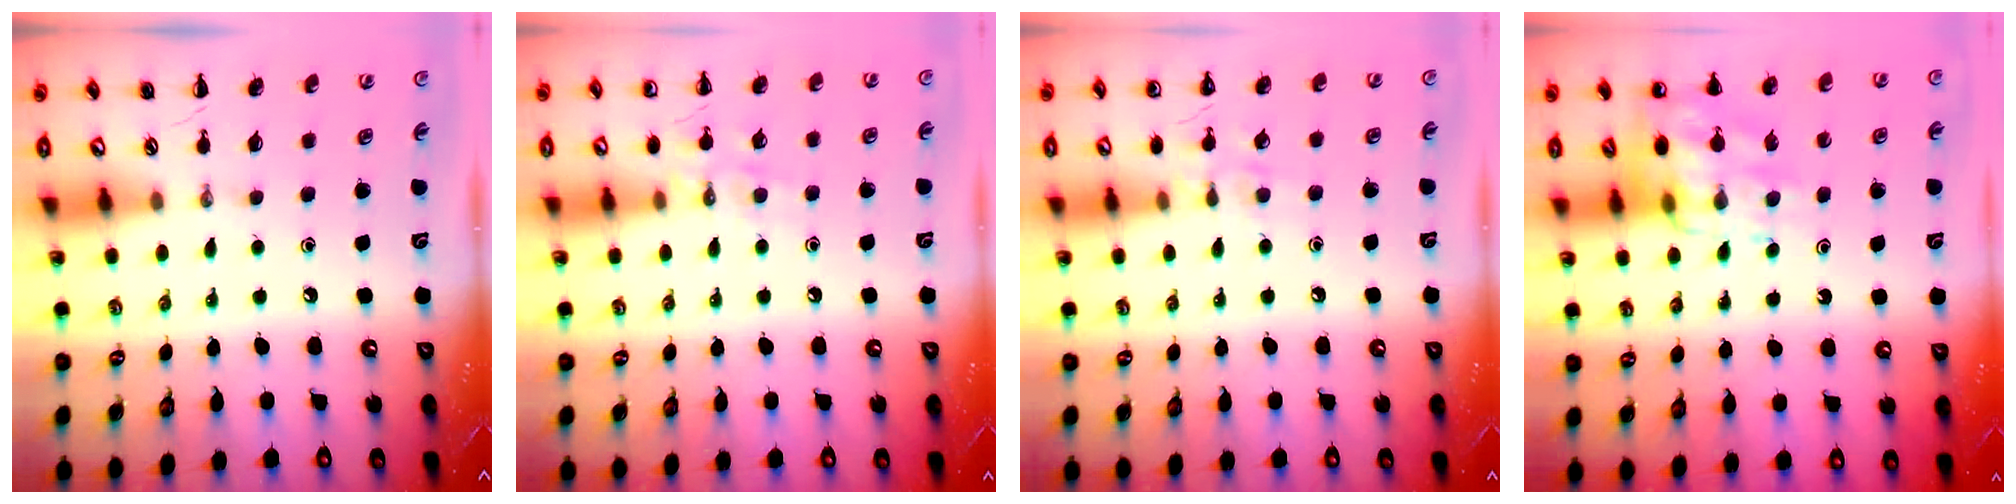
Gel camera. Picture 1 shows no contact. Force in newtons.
{"total": 7.7, "press": 7.6, "slide": 1.5}
{"total": 6.7, "press": 6.4, "slide": 1.7}
{"total": 12.5, "press": 12.3, "slide": 2.5}